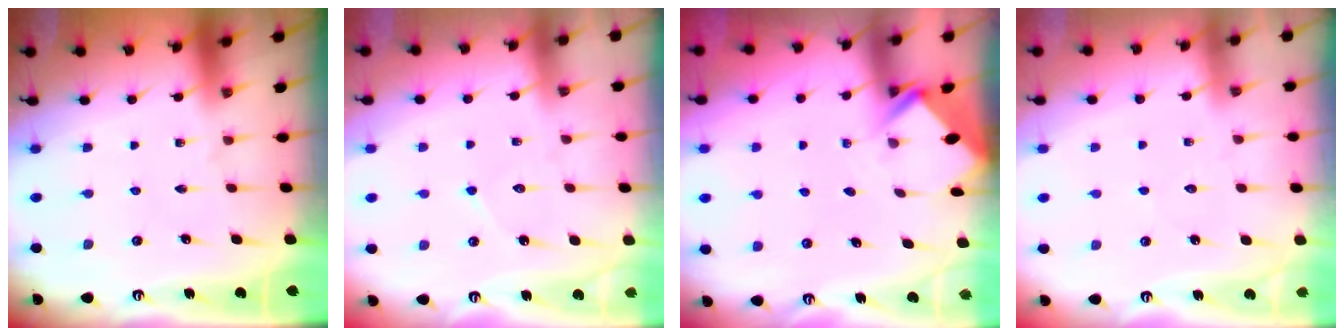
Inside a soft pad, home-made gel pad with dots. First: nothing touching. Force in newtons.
{"total": 4.9, "press": 4.8, "slide": 0.5}
{"total": 2.8, "press": 2.8, "slide": 0.2}
{"total": 3.8, "press": 3.8, "slide": 0.4}